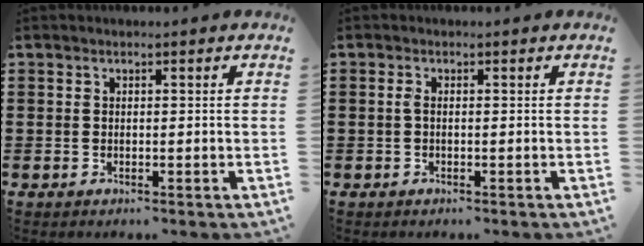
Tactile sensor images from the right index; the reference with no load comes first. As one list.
[{"total": 1.0, "force": [-0.2, 0.2, 1.0], "torque": [-0.020, -0.001, -0.004]}]